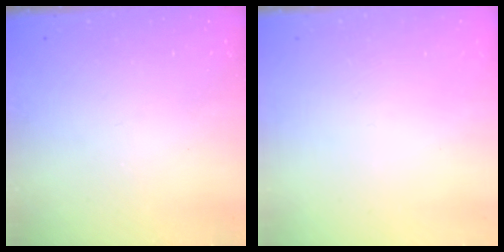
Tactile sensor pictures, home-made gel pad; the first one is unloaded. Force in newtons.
{"total": 0.0}